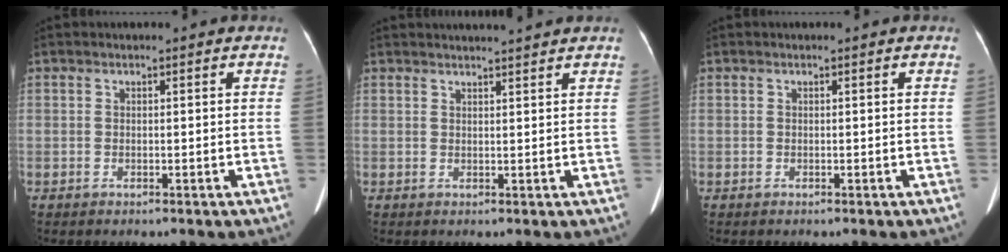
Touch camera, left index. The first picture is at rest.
{"total": 5.4, "force": [5.1, -0.6, 1.7], "torque": [-0.021, 0.017, 0.060]}
{"total": 0.0}